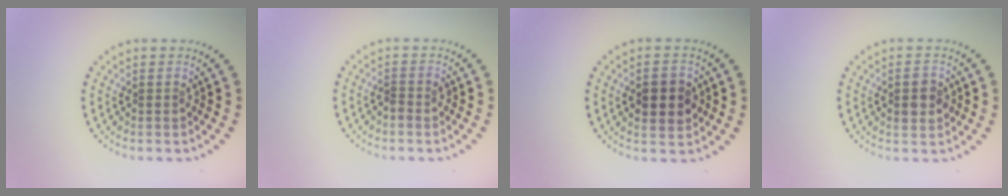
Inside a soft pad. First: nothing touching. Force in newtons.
{"total": 0.9, "press": 0.8, "slide": 0.5}
{"total": 3.4, "press": 3.4, "slide": 0.2}
{"total": 2.6, "press": 2.6, "slide": 0.1}